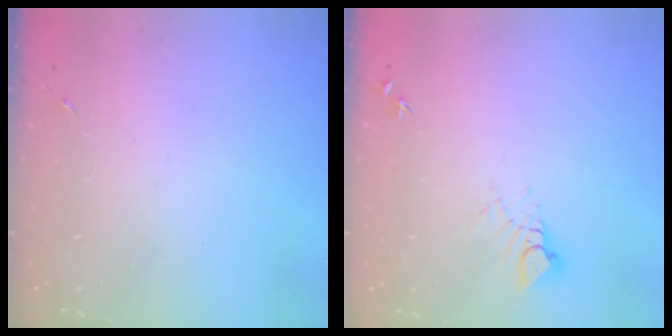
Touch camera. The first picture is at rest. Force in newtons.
{"total": 4.4, "press": 4.4, "slide": 0.1}